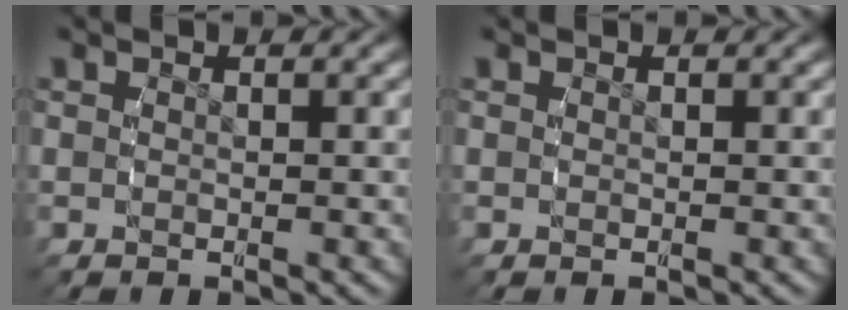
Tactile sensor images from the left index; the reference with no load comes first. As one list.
[{"total": 0.0}]